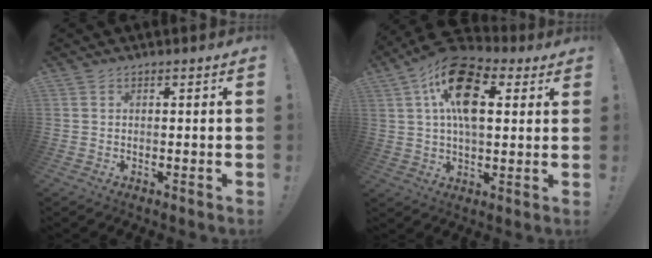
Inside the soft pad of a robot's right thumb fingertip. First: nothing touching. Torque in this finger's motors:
{"motor_torque": [2.32, 2.69, 0.30, 0.14, 0.47]}